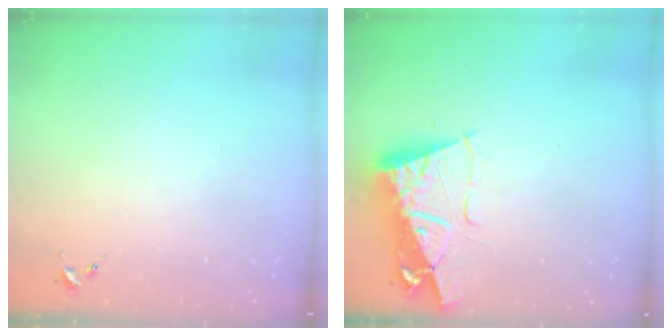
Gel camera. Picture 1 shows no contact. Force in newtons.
{"total": 12.0, "press": 11.9, "slide": 1.3}